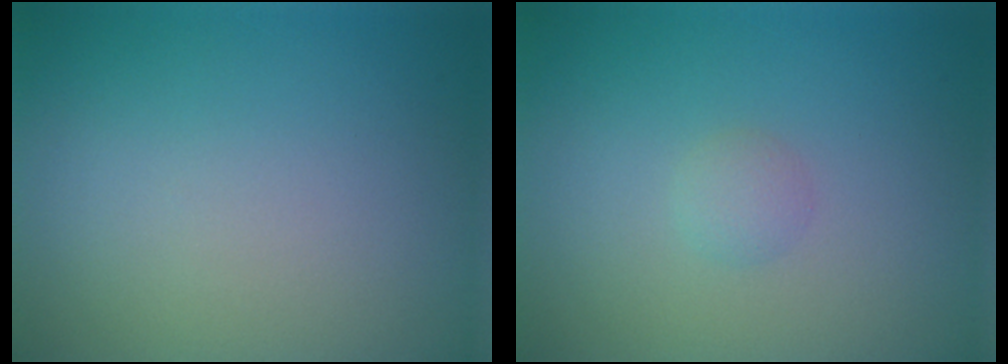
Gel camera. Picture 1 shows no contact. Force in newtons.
{"total": 1.0, "press": 1.0, "slide": 0.1}